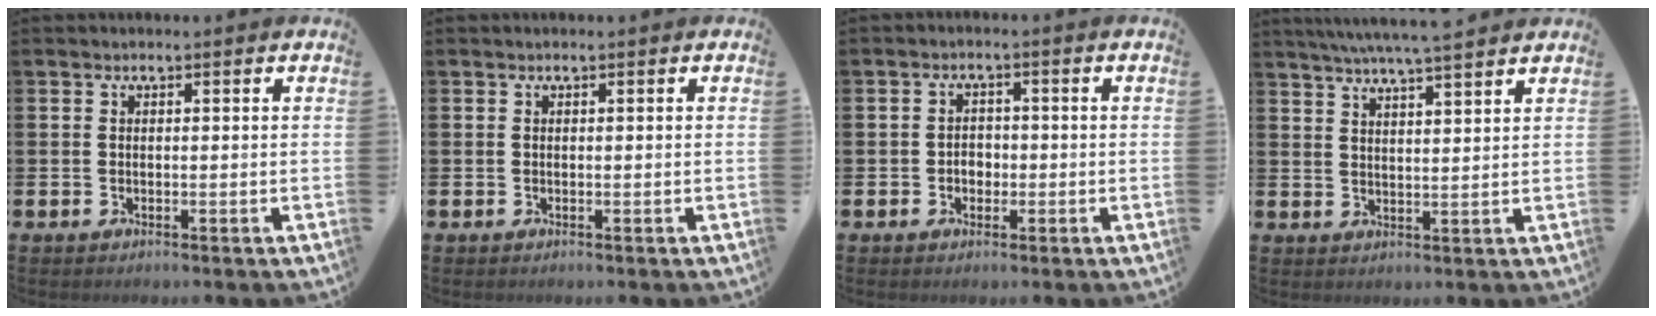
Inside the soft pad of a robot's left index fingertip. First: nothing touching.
{"total": 0.0}
{"total": 2.2, "force": [-0.5, 1.8, 1.1], "torque": [-0.014, 0.003, -0.015]}
{"total": 6.0, "force": [5.6, -0.2, 2.0], "torque": [-0.045, -0.025, 0.099]}